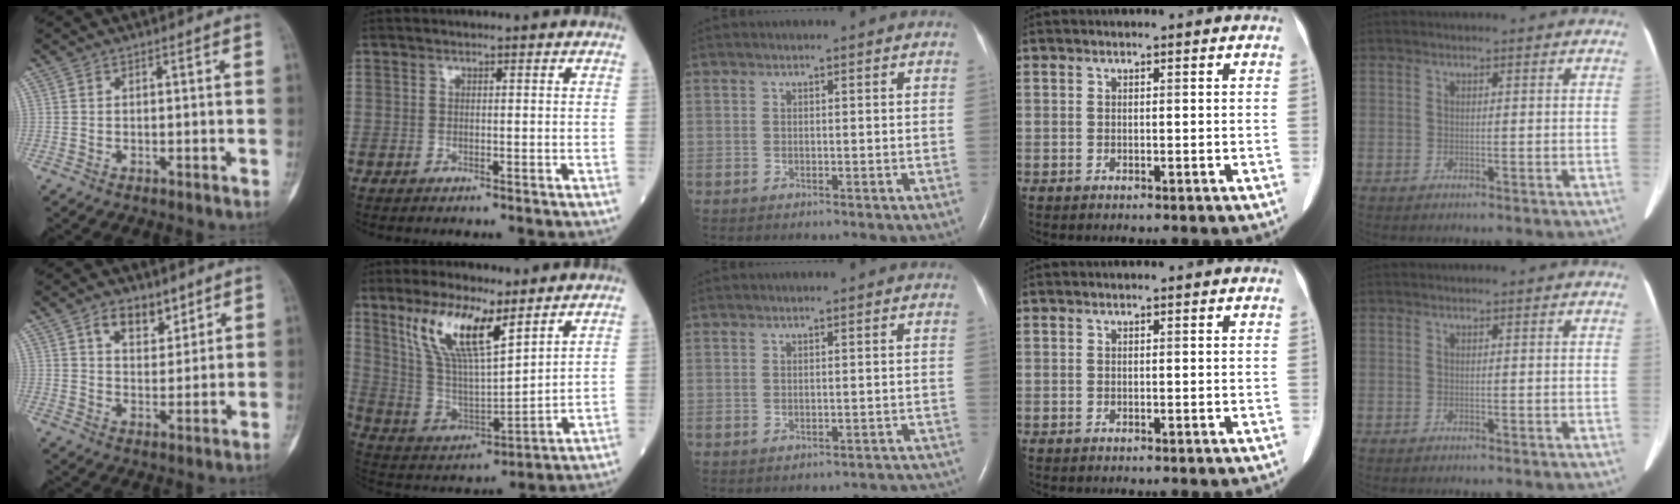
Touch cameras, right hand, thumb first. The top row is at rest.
{"thumb": {"total": 7.4, "force": [4.4, 4.3, 4.1], "torque": [-0.037, -0.025, 0.073]}, "index": {"total": 13.4, "force": [8.0, 3.2, 10.2], "torque": [-0.208, 0.007, 0.163]}, "middle": {"total": 7.0, "force": [-6.4, 2.6, 0.8], "torque": [0.006, 0.021, -0.057]}}